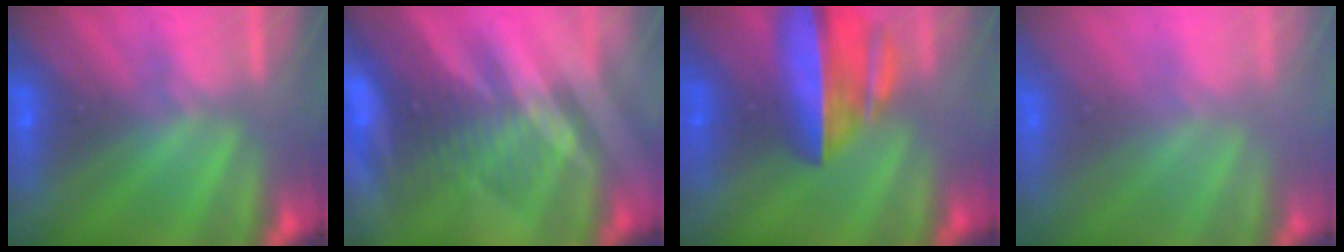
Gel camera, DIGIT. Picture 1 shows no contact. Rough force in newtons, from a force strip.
{"total": 2.9}
{"total": 6.7}
{"total": 8.7}